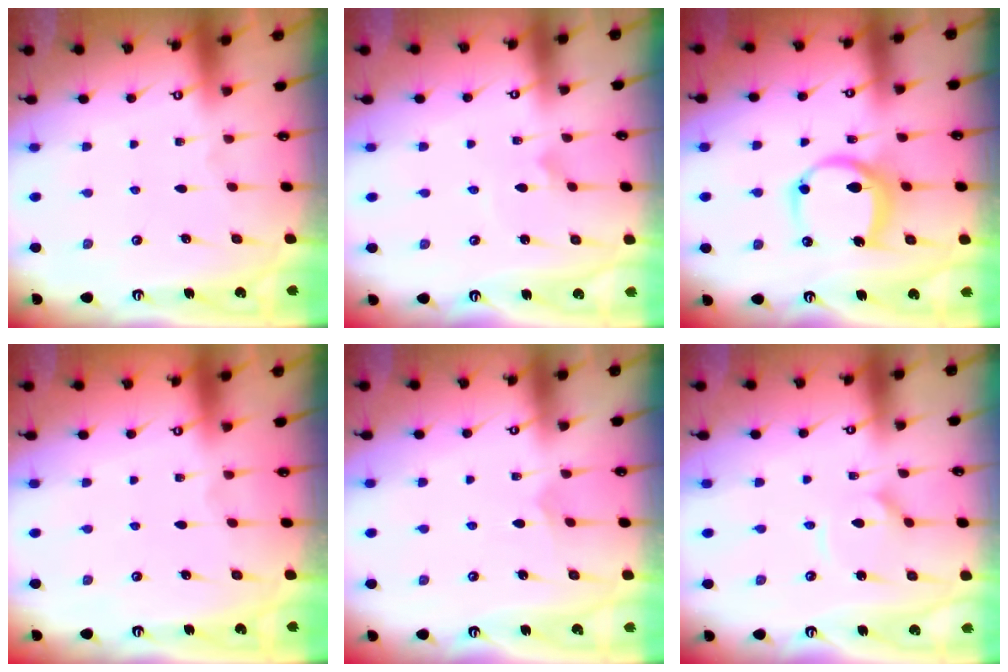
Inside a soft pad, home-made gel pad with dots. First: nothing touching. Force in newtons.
{"total": 2.2, "press": 2.2, "slide": 0.2}
{"total": 10.3, "press": 10.3, "slide": 0.3}
{"total": 0.0}
{"total": 3.7, "press": 3.7, "slide": 0.3}
{"total": 5.3, "press": 5.3, "slide": 0.4}